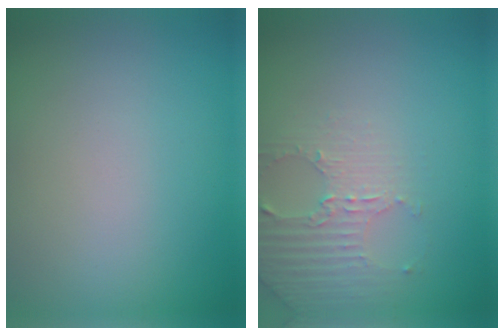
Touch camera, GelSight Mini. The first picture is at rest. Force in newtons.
{"total": 3.0, "press": 2.9, "slide": 0.7}